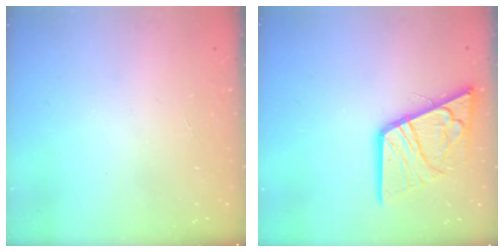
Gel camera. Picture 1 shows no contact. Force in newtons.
{"total": 15.8, "press": 15.7, "slide": 1.8}